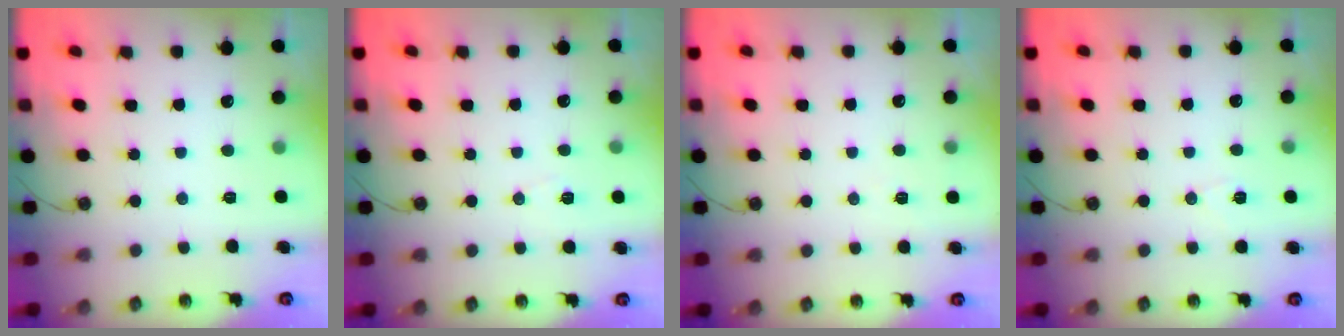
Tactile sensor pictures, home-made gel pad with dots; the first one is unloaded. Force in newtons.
{"total": 5.3, "press": 4.8, "slide": 2.2}
{"total": 5.5, "press": 3.4, "slide": 4.3}
{"total": 5.3, "press": 4.8, "slide": 2.3}